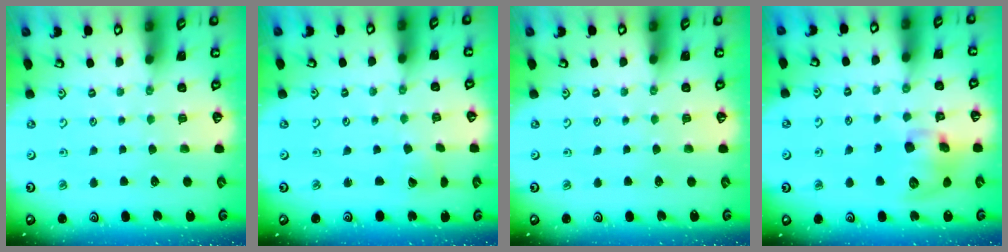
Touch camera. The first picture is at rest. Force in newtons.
{"total": 2.7, "press": 2.7, "slide": 0.3}
{"total": 0.0}
{"total": 11.7, "press": 11.5, "slide": 2.0}